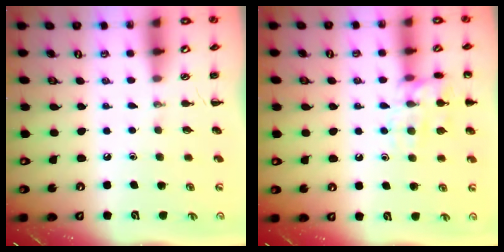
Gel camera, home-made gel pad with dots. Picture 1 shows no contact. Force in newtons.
{"total": 13.3, "press": 13.2, "slide": 0.7}